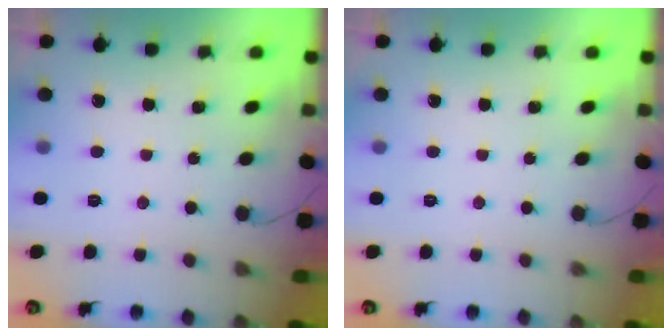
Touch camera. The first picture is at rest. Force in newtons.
{"total": 0.0}